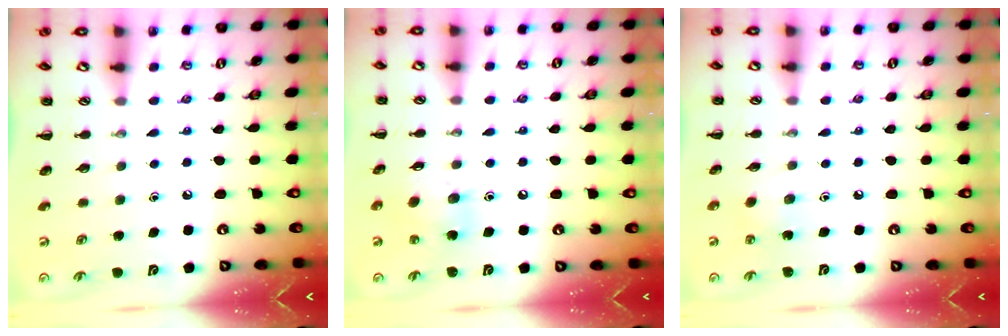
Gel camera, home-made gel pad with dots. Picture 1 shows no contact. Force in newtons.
{"total": 10.2, "press": 10.0, "slide": 2.2}
{"total": 2.8, "press": 2.6, "slide": 0.9}